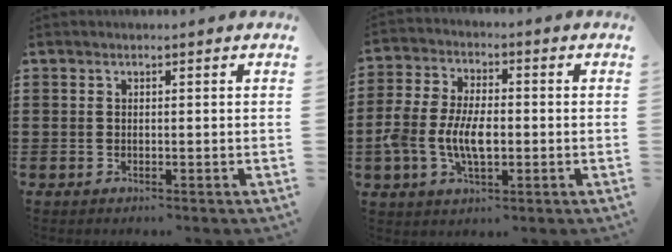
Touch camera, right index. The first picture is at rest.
{"total": 8.1, "force": [-1.7, 4.4, 6.7], "torque": [-0.159, -0.001, -0.038]}